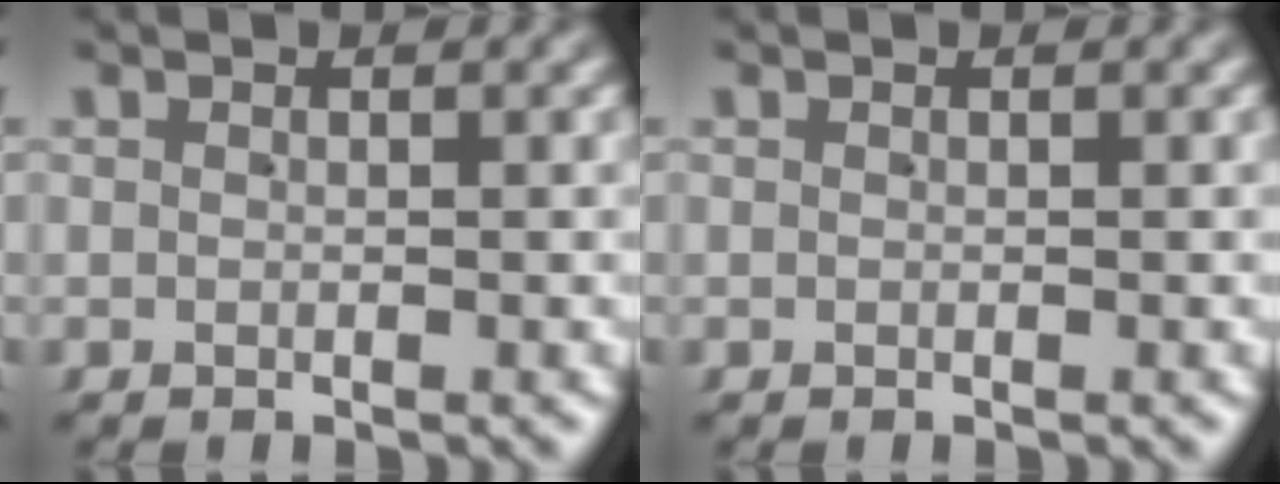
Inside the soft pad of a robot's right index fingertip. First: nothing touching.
{"total": 0.0}